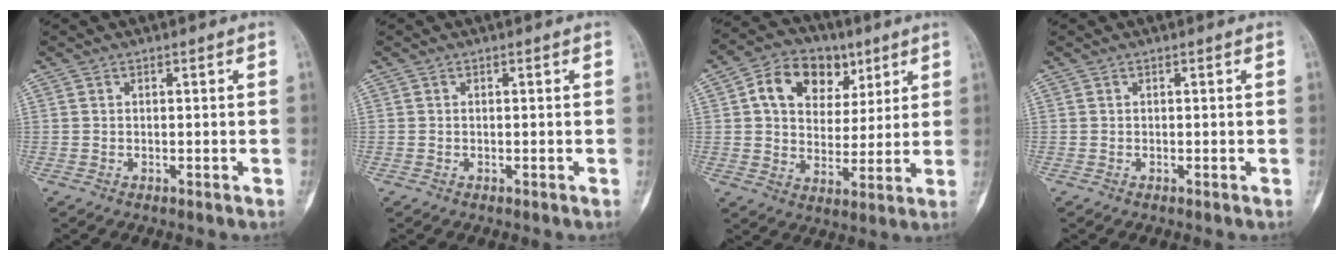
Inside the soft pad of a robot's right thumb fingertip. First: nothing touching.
{"total": 0.0}
{"total": 13.9, "force": [5.5, 10.3, 7.6], "torque": [-0.089, -0.002, 0.092]}
{"total": 0.0}